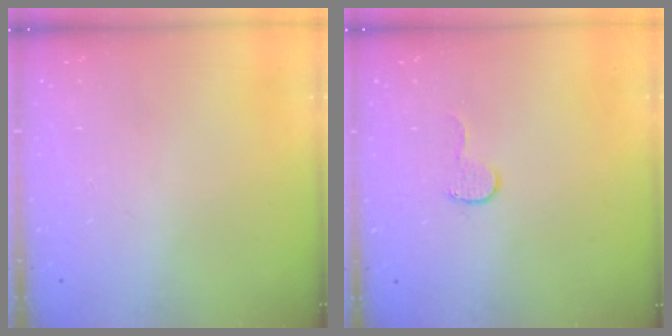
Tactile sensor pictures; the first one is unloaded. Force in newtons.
{"total": 4.9, "press": 4.9, "slide": 0.4}